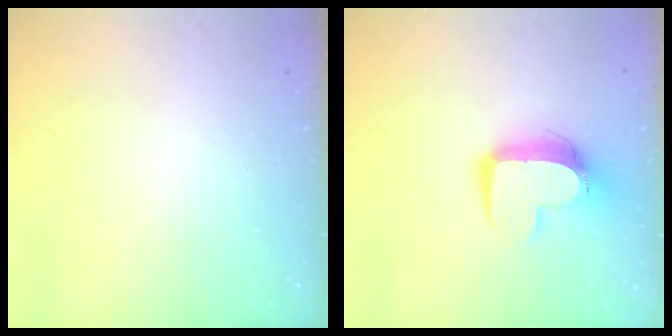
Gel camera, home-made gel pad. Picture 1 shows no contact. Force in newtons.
{"total": 13.5, "press": 13.4, "slide": 1.3}